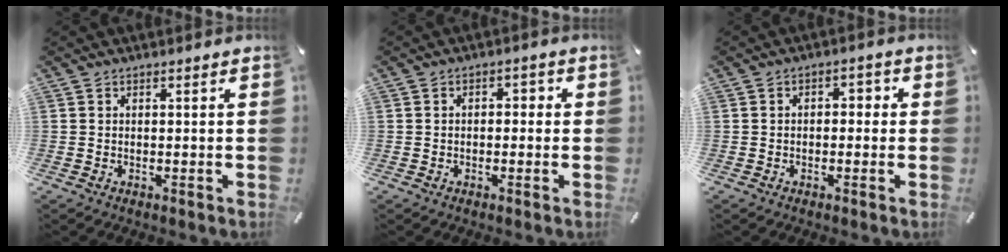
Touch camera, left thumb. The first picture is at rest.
{"total": 2.1, "force": [-0.9, 1.3, 1.3], "torque": [-0.026, 0.012, -0.022]}
{"total": 2.4, "force": [-1.1, 1.5, 1.4], "torque": [-0.028, 0.013, -0.025]}